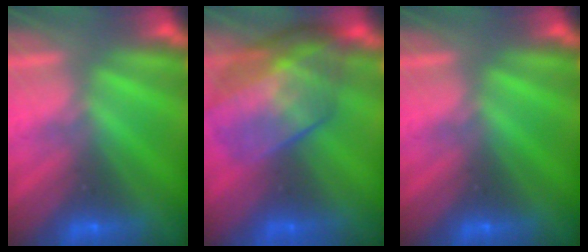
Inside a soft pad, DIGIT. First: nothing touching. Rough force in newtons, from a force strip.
{"total": 7.5}
{"total": 0.0}